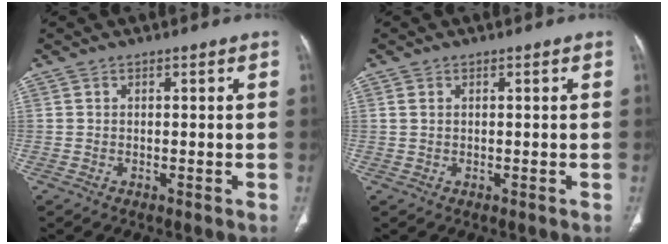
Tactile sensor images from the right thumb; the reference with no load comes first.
{"total": 1.1, "force": [0.3, 0.7, 0.8], "torque": [-0.022, 0.002, 0.008]}